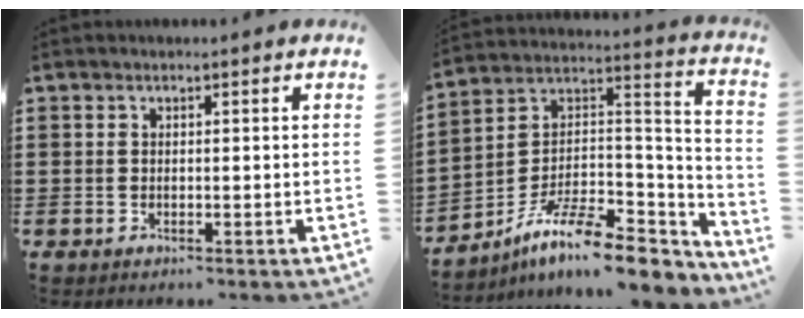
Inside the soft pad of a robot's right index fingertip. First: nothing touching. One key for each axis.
{"total": 12.3, "fx": -8.7, "fy": 3.6, "fz": 8.0, "tx": -0.144, "ty": 0.012, "tz": -0.155}